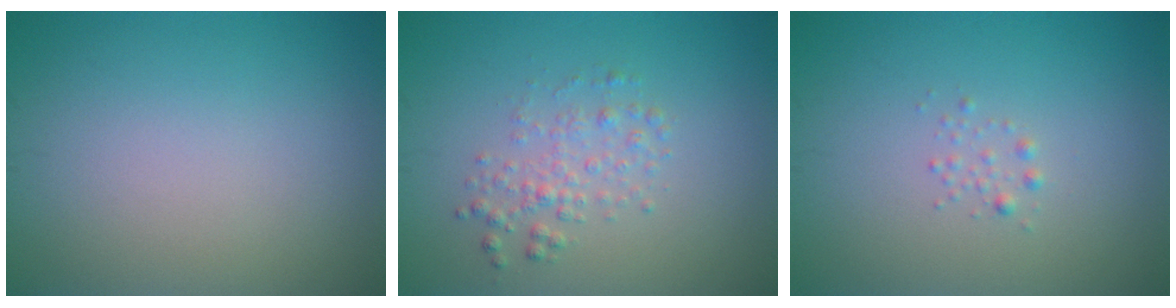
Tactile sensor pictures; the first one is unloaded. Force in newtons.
{"total": 2.0, "press": 2.0, "slide": 0.1}
{"total": 0.7, "press": 0.7, "slide": 0.0}